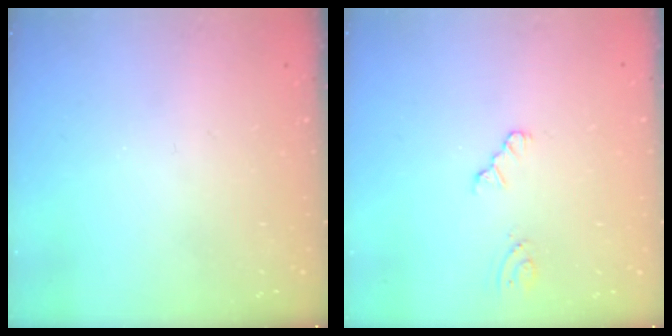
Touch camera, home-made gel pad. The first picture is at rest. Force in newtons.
{"total": 1.6, "press": 1.6, "slide": 0.3}